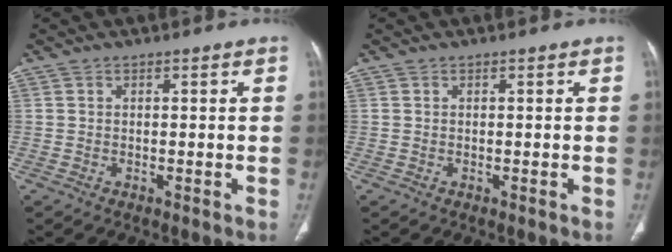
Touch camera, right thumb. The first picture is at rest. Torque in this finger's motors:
{"motor_torque": [0.09, -0.09, 0.20, -0.06, 0.02]}